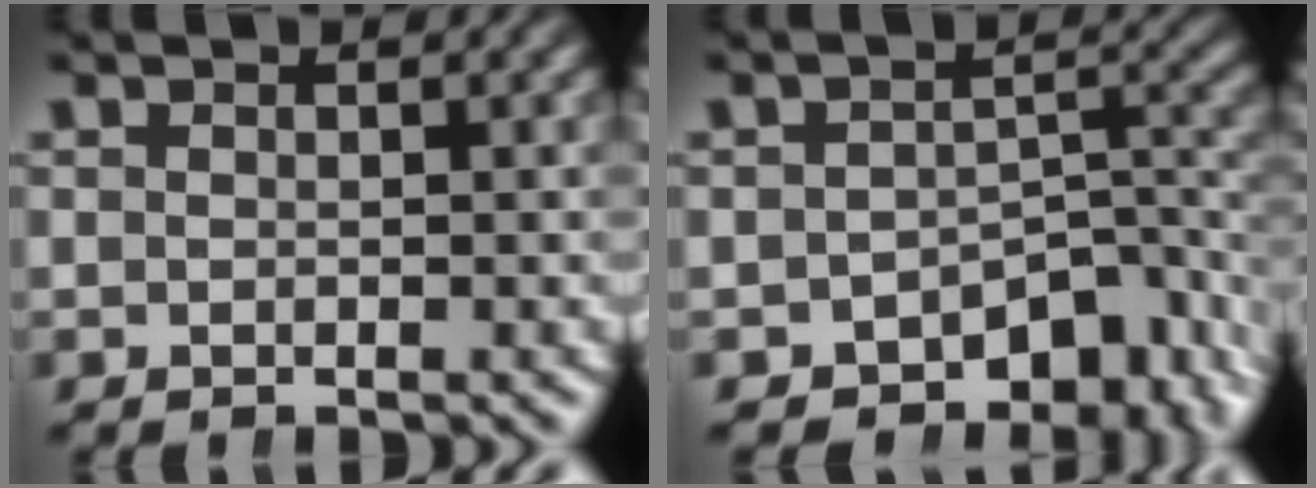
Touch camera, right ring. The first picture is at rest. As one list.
[{"total": 10.7, "force": [-6.5, 6.6, 5.3], "torque": [-0.056, -0.023, -0.094]}]